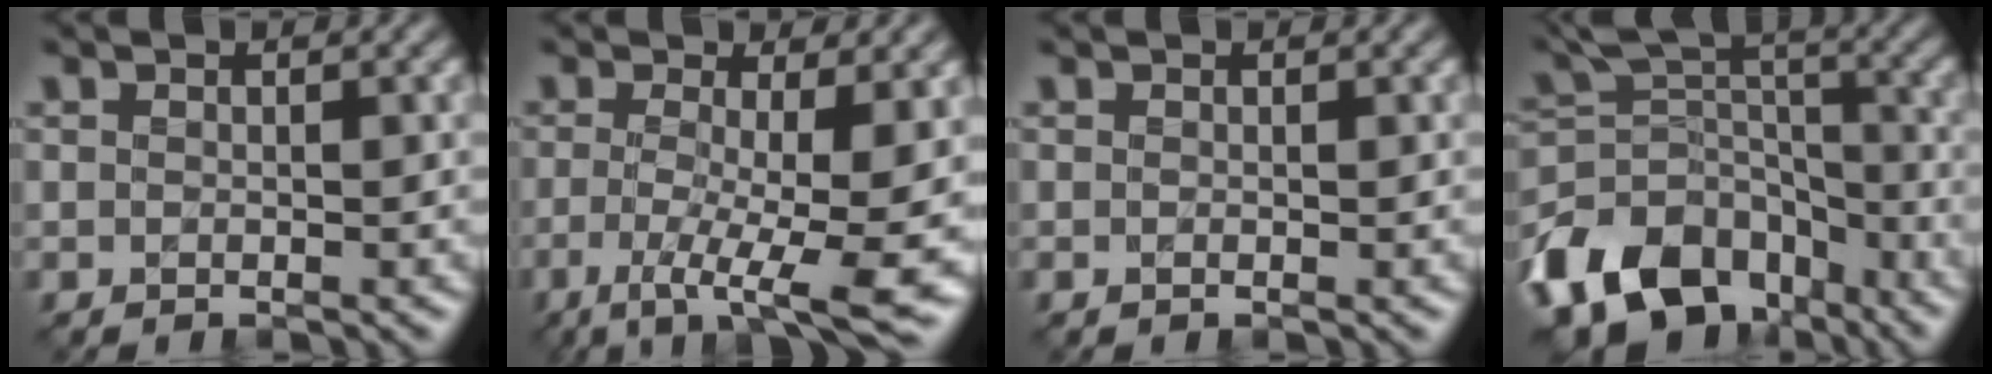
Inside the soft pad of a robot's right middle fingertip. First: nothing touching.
{"total": 8.7, "force": [-2.0, 2.0, 8.3], "torque": [-0.133, -0.019, -0.028]}
{"total": 0.0}
{"total": 13.3, "force": [-8.8, 8.0, 6.0], "torque": [-0.124, 0.006, -0.154]}